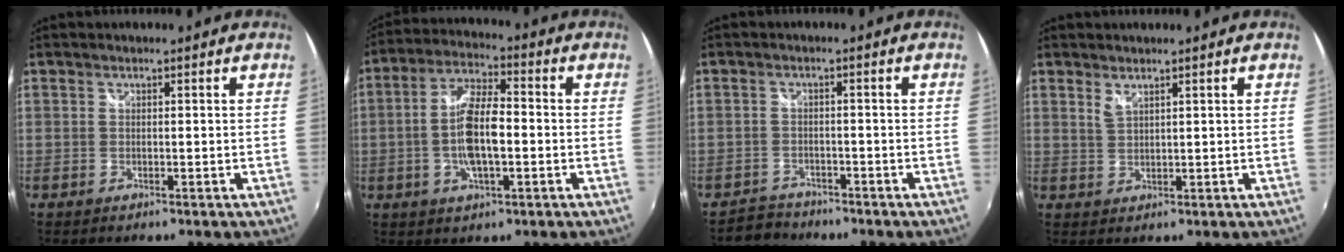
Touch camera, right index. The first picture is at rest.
{"total": 10.5, "force": [-1.7, 3.5, 9.7], "torque": [-0.195, 0.006, -0.033]}
{"total": 4.2, "force": [-3.8, 2.0, -0.2], "torque": [-0.010, 0.009, -0.067]}
{"total": 1.6, "force": [1.3, 0.4, 1.0], "torque": [-0.018, 0.000, 0.023]}